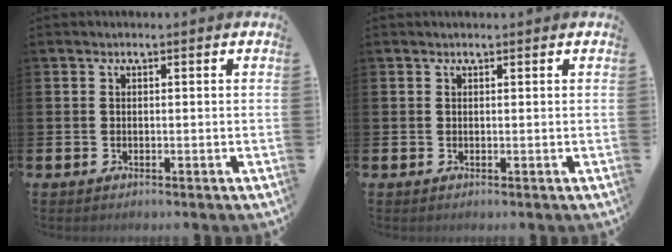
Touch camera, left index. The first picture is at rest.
{"total": 0.0}